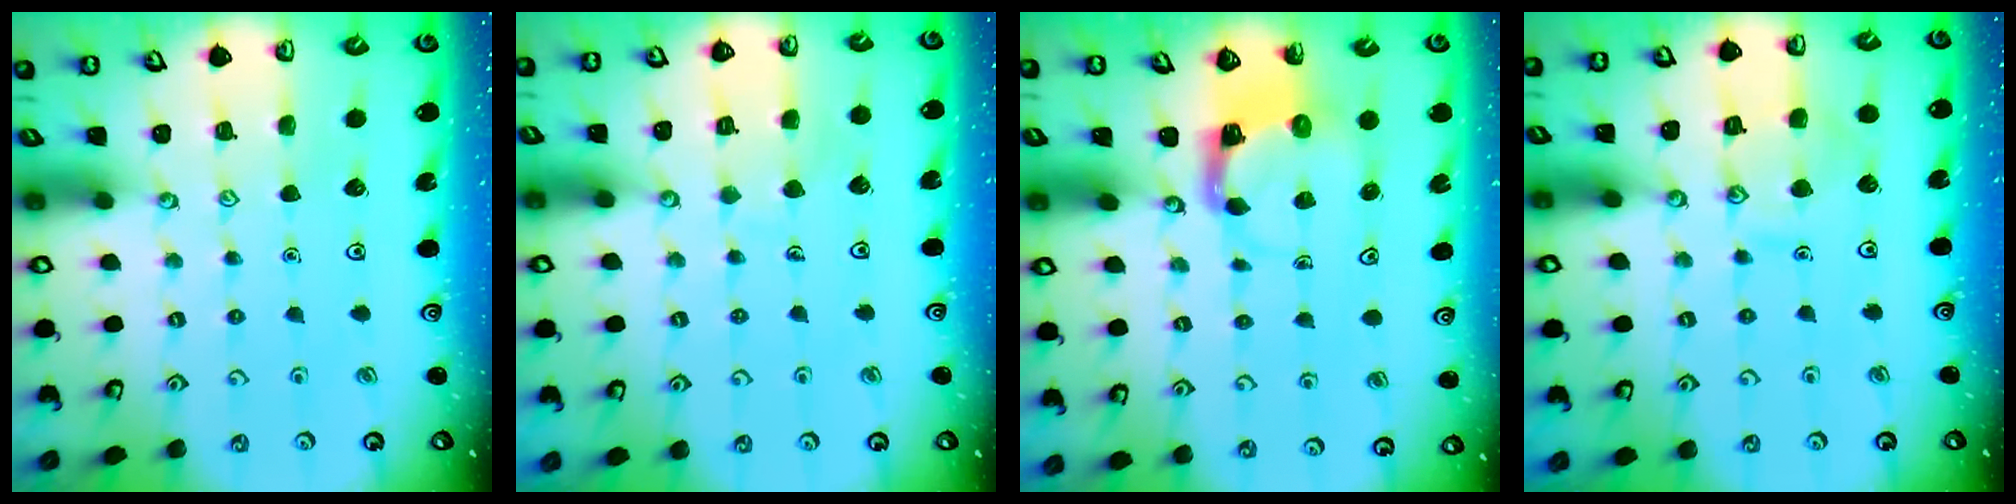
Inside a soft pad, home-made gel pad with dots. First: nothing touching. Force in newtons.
{"total": 5.2, "press": 5.2, "slide": 0.3}
{"total": 3.9, "press": 3.9, "slide": 0.7}
{"total": 9.4, "press": 9.4, "slide": 0.8}